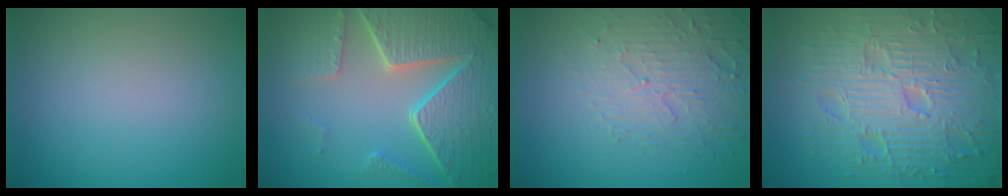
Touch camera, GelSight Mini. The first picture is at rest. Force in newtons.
{"total": 8.5, "press": 6.2, "slide": 5.8}
{"total": 5.0, "press": 3.3, "slide": 3.8}
{"total": 11.0, "press": 7.2, "slide": 8.3}